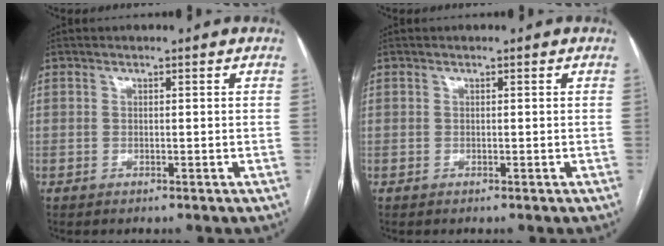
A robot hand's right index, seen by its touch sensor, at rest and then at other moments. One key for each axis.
{"total": 0.0}